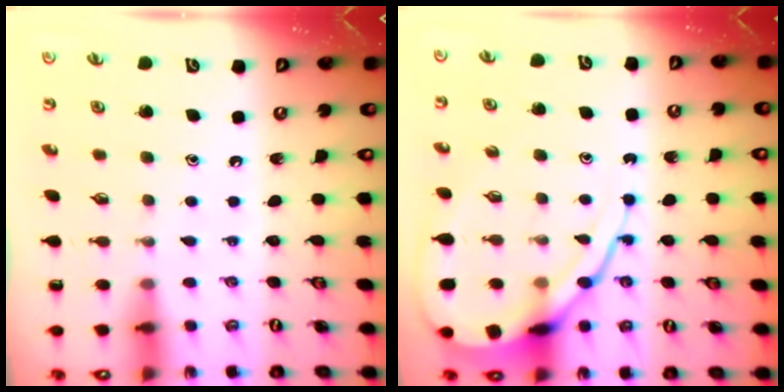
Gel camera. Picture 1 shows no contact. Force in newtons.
{"total": 13.5, "press": 13.4, "slide": 1.2}